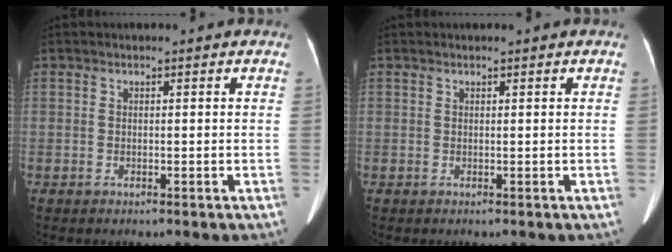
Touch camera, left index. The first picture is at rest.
{"total": 0.8, "force": [0.7, 0.0, 0.4], "torque": [-0.008, 0.003, 0.011]}